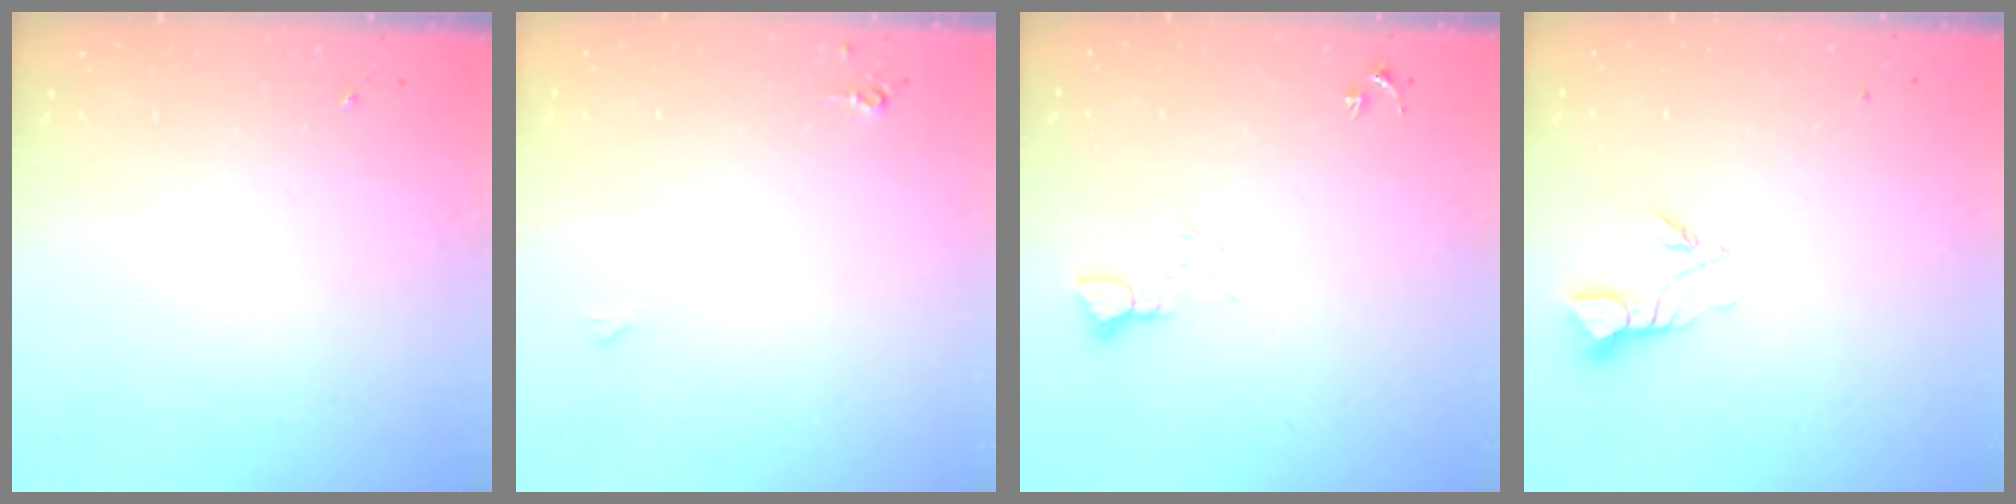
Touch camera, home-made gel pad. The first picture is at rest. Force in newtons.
{"total": 4.1, "press": 4.0, "slide": 0.7}
{"total": 4.2, "press": 4.1, "slide": 0.4}
{"total": 3.7, "press": 3.7, "slide": 0.1}